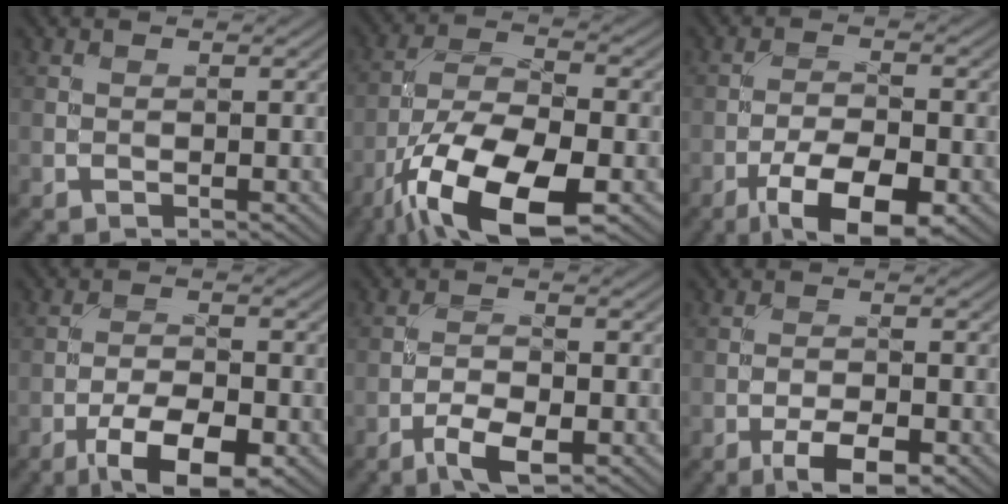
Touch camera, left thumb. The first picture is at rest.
{"total": 14.9, "force": [-8.0, 5.8, 11.1], "torque": [-0.219, -0.019, -0.157]}
{"total": 9.4, "force": [-5.1, 3.4, 7.1], "torque": [-0.123, -0.005, -0.091]}
{"total": 8.4, "force": [-4.6, 3.0, 6.3], "torque": [-0.108, -0.003, -0.081]}
{"total": 4.3, "force": [-2.5, 1.4, 3.2], "torque": [-0.060, 0.001, -0.048]}
{"total": 5.0, "force": [-2.9, 1.7, 3.7], "torque": [-0.063, 0.003, -0.049]}